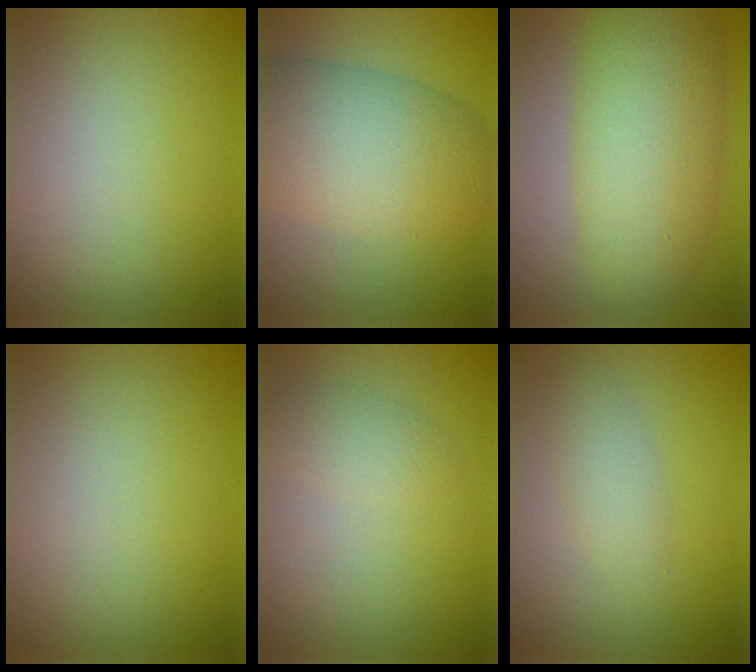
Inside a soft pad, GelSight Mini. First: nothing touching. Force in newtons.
{"total": 8.6, "press": 8.6, "slide": 0.3}
{"total": 8.6, "press": 8.6, "slide": 0.4}
{"total": 0.0}
{"total": 1.8, "press": 1.8, "slide": 0.1}
{"total": 2.0, "press": 2.0, "slide": 0.2}